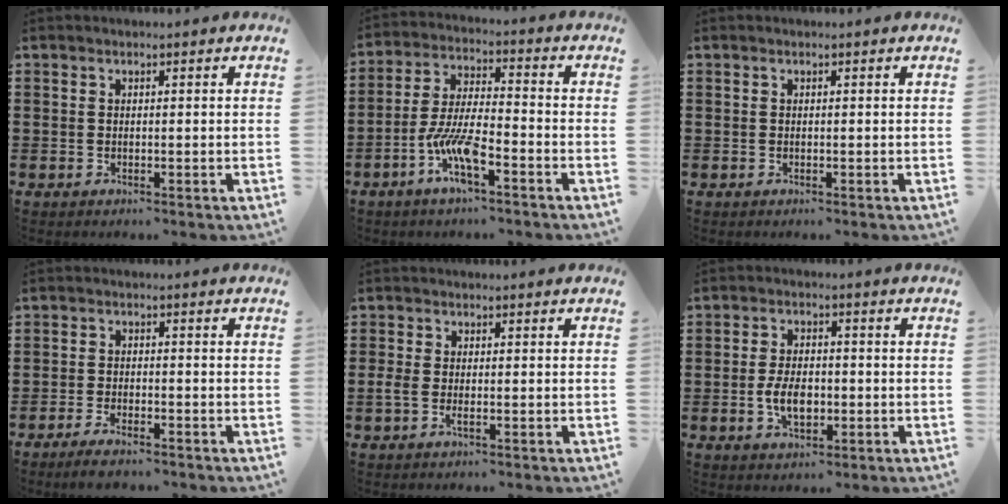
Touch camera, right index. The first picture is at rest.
{"total": 8.7, "force": [-4.6, 2.2, 7.1], "torque": [-0.163, -0.007, -0.090]}
{"total": 0.0}
{"total": 2.1, "force": [-2.0, 0.2, 0.8], "torque": [-0.014, 0.007, -0.039]}
{"total": 1.7, "force": [-0.3, 0.7, 1.5], "torque": [-0.035, 0.000, -0.007]}
{"total": 5.3, "force": [-1.0, 2.9, 4.3], "torque": [-0.093, -0.001, -0.018]}